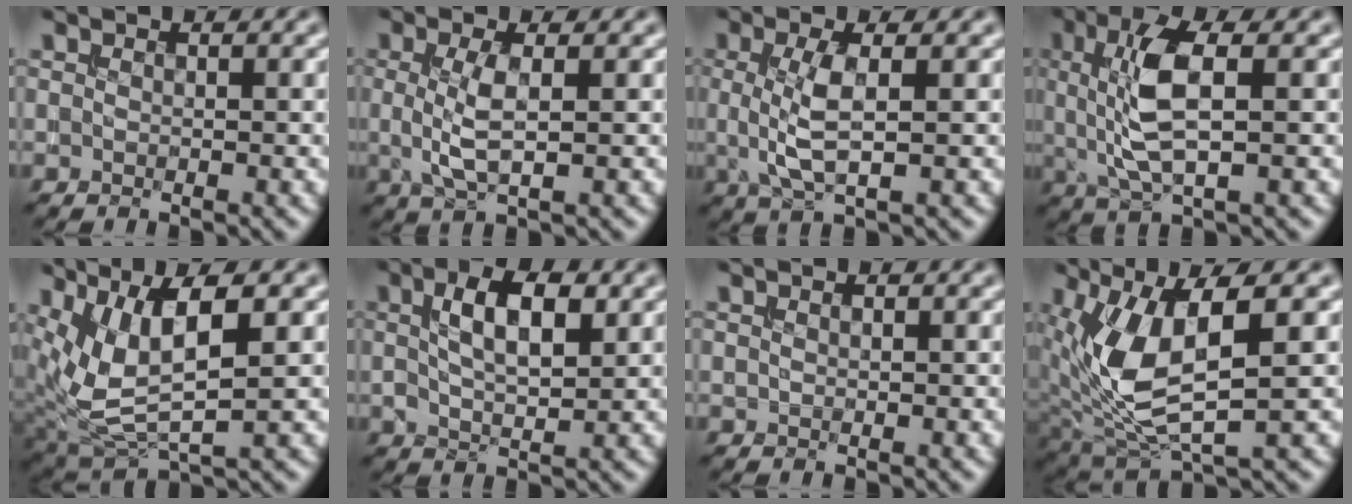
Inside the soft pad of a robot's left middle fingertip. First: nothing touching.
{"total": 3.3, "force": [-0.1, 0.8, 3.2], "torque": [-0.072, 0.000, -0.001]}
{"total": 3.8, "force": [0.0, 1.0, 3.7], "torque": [-0.083, 0.000, 0.001]}
{"total": 6.2, "force": [0.7, 2.0, 5.8], "torque": [-0.125, 0.003, 0.015]}
{"total": 8.2, "force": [1.8, 2.9, 7.4], "torque": [-0.154, 0.004, 0.037]}
{"total": 5.0, "force": [1.3, 1.9, 4.4], "torque": [-0.080, 0.008, 0.022]}
{"total": 0.0}
{"total": 8.2, "force": [1.0, 3.2, 7.5], "torque": [-0.167, -0.004, 0.026]}